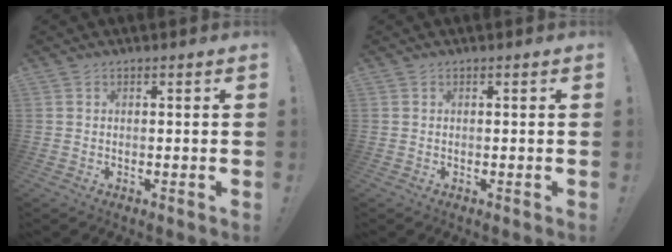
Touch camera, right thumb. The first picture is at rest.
{"total": 0.0}